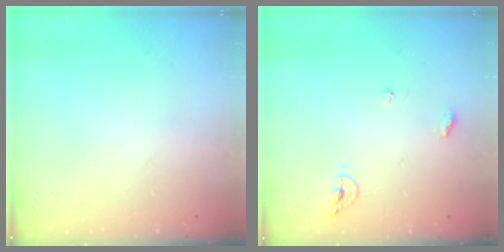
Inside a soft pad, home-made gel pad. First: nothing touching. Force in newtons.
{"total": 6.8, "press": 6.7, "slide": 0.6}